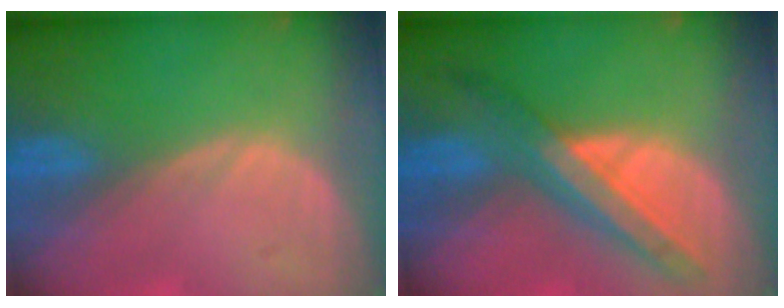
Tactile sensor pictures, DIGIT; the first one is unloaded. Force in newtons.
{"total": 8.1, "press": 7.2, "slide": 3.7}